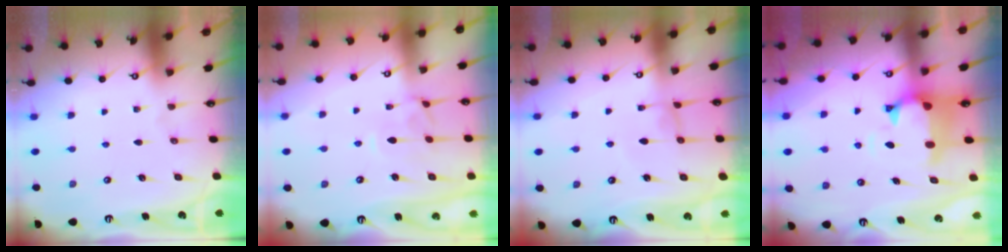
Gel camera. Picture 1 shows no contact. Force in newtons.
{"total": 1.3, "press": 1.2, "slide": 0.6}
{"total": 0.0}
{"total": 1.2, "press": 0.1, "slide": 1.2}